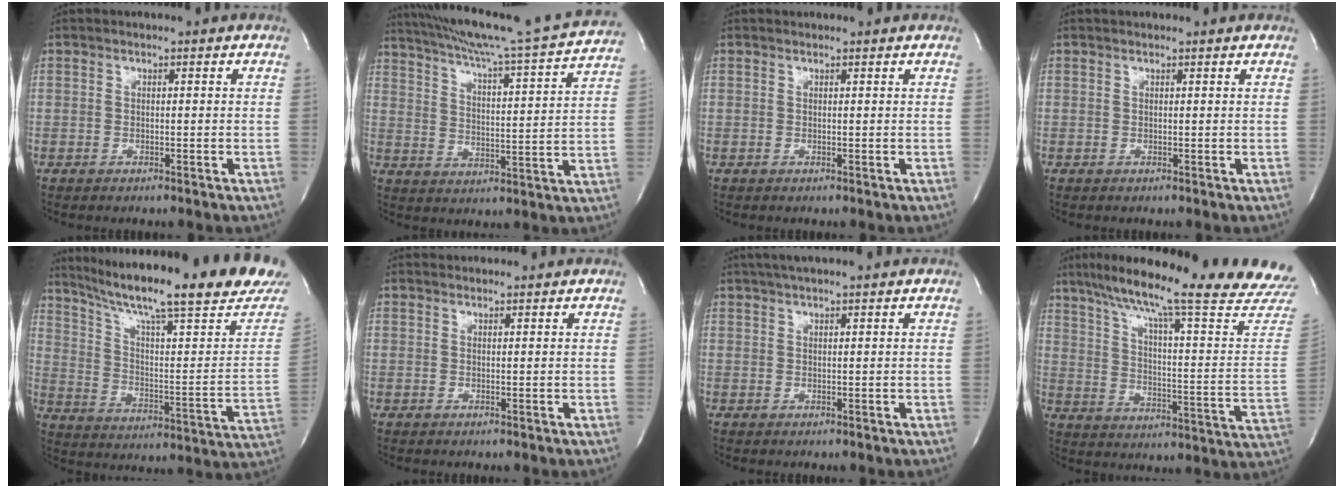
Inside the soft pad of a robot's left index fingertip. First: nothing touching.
{"total": 22.5, "force": [20.4, -1.1, 9.5], "torque": [-0.159, -0.038, 0.274]}
{"total": 0.7, "force": [0.7, 0.2, -0.1], "torque": [-0.008, 0.007, 0.009]}
{"total": 1.9, "force": [1.8, 0.3, 0.5], "torque": [-0.010, 0.017, 0.019]}
{"total": 27.0, "force": [22.1, 1.0, 15.5], "torque": [-0.246, -0.069, 0.300]}
{"total": 1.9, "force": [1.8, 0.4, 0.0], "torque": [-0.010, 0.014, 0.023]}
{"total": 4.6, "force": [3.7, 0.2, 2.7], "torque": [-0.044, 0.026, 0.060]}
{"total": 27.8, "force": [23.7, 0.1, 14.5], "torque": [-0.233, -0.068, 0.309]}